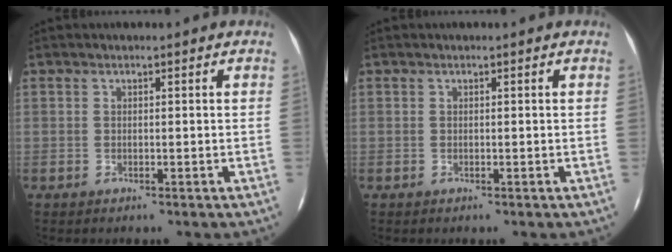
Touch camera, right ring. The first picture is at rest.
{"total": 0.0}